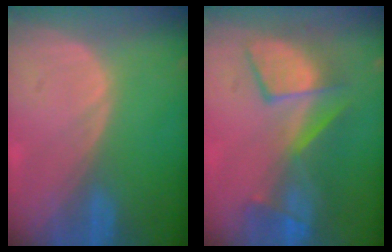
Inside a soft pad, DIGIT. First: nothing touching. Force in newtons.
{"total": 8.8, "press": 8.8, "slide": 0.6}